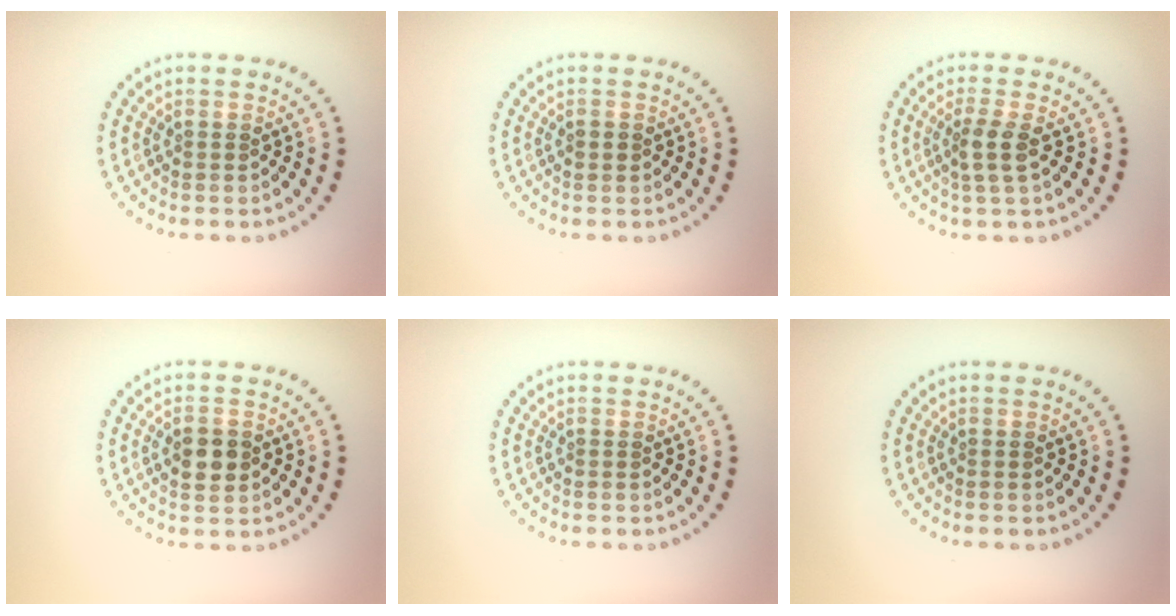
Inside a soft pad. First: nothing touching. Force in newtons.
{"total": 0.9, "press": 0.9, "slide": 0.0}
{"total": 2.1, "press": 1.8, "slide": 1.1}
{"total": 2.6, "press": 2.6, "slide": 0.2}
{"total": 0.0}
{"total": 0.0}